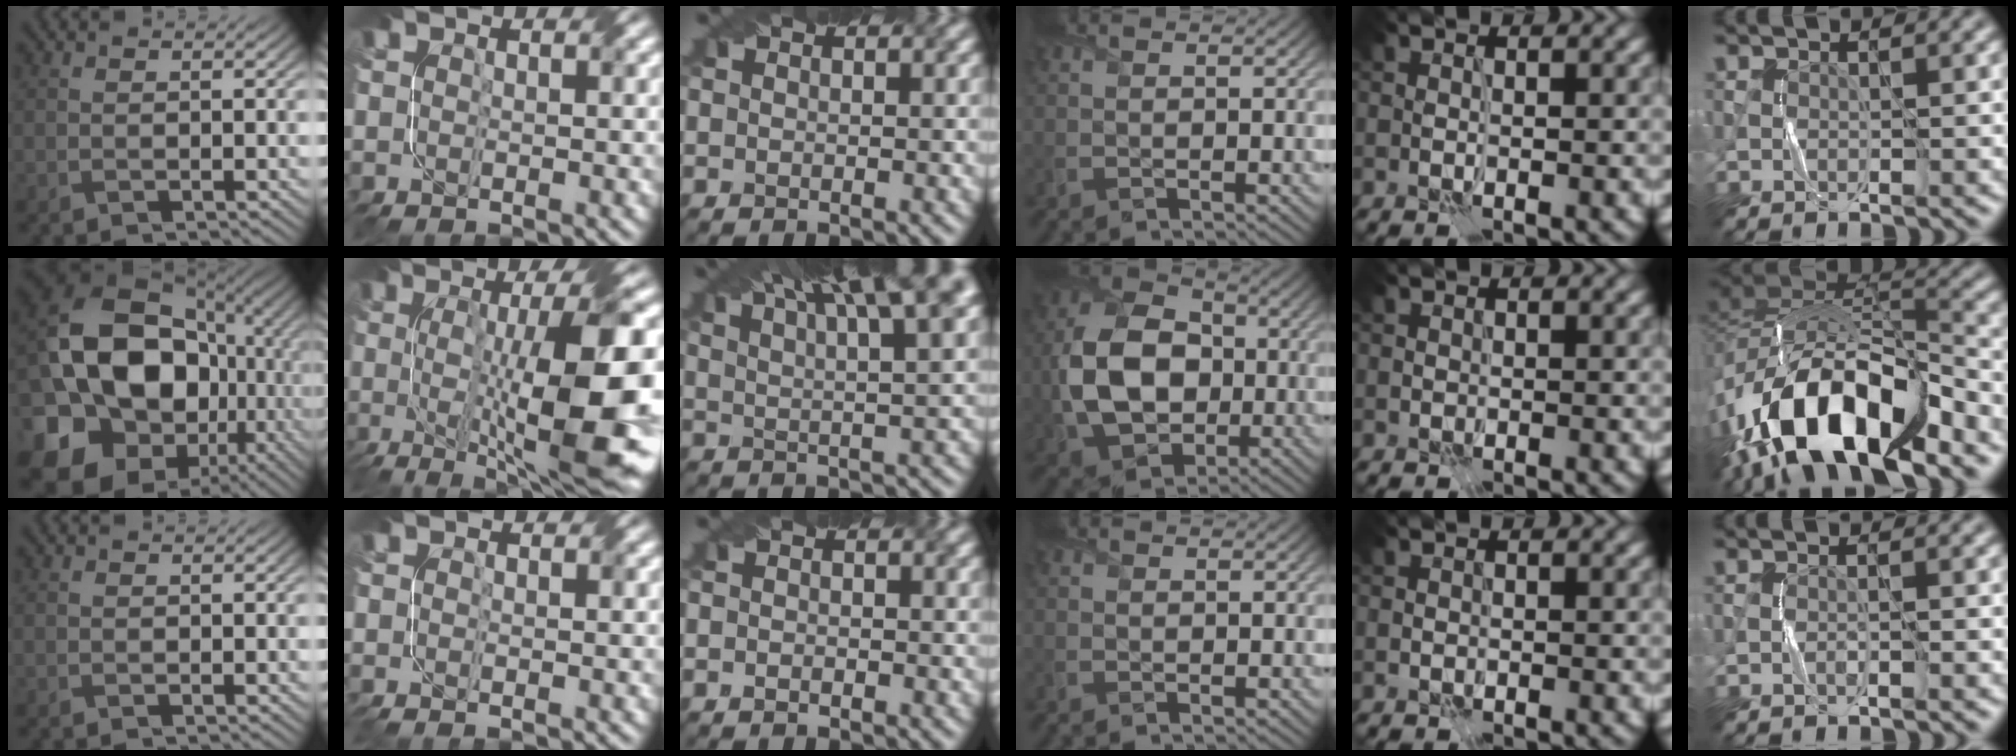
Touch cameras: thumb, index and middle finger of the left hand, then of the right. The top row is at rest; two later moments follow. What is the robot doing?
{"motion": "fold", "object": "netting"}